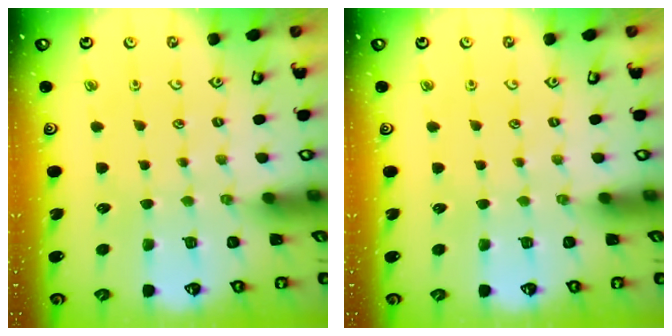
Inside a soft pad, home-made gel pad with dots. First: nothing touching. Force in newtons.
{"total": 0.0}